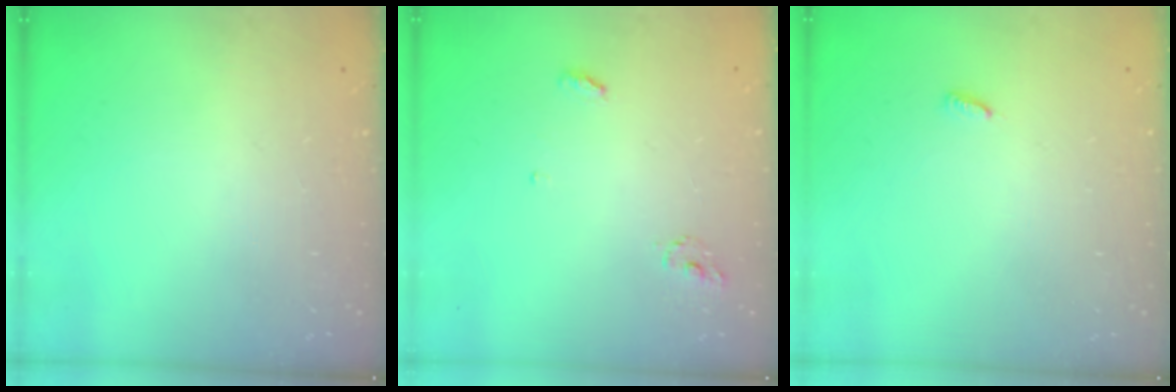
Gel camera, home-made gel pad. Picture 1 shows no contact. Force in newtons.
{"total": 3.6, "press": 3.5, "slide": 0.3}
{"total": 3.2, "press": 3.2, "slide": 0.5}